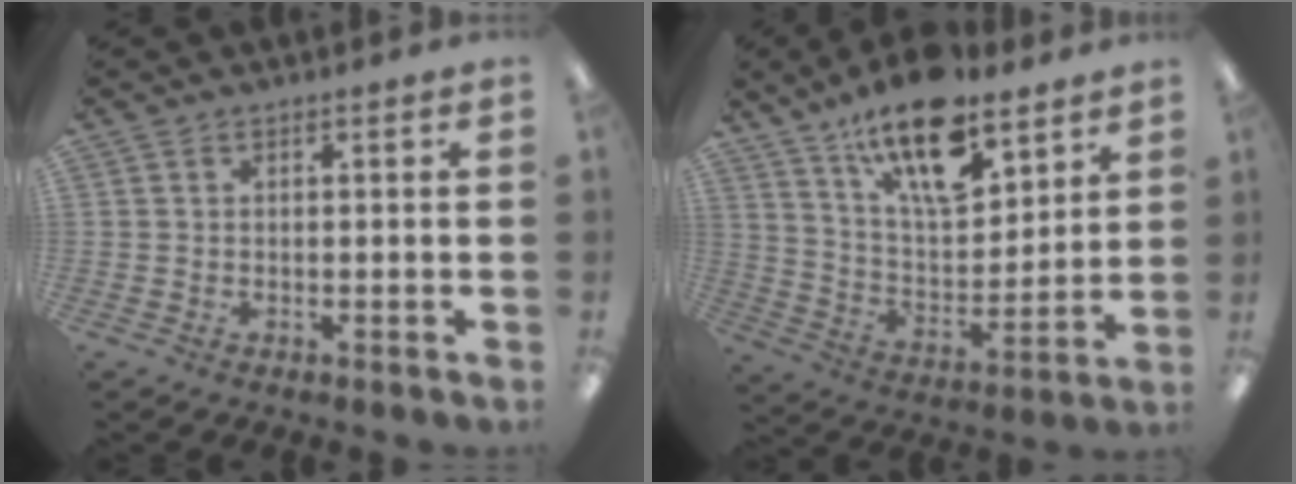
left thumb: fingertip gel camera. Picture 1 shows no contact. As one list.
[{"total": 19.2, "force": [13.3, 7.8, 11.4], "torque": [-0.193, -0.072, 0.229]}]